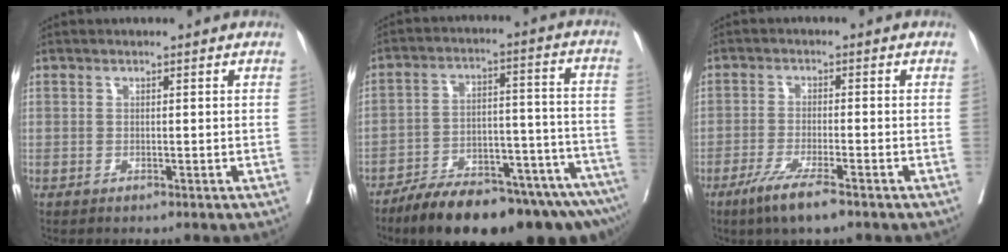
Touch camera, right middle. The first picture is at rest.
{"total": 21.1, "force": [-16.9, 4.0, 12.1], "torque": [-0.114, 0.031, -0.249]}
{"total": 6.5, "force": [-4.3, 0.4, 4.9], "torque": [-0.092, -0.015, -0.074]}